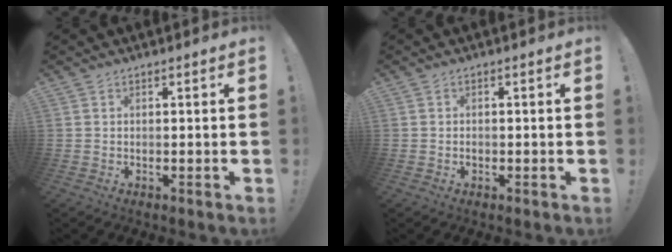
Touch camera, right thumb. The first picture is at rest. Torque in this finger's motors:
{"motor_torque": [0.00, 0.09, -0.25, -0.09, 0.00]}